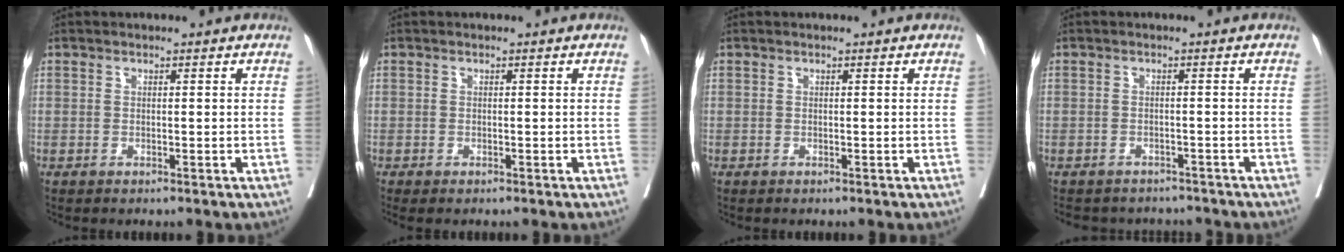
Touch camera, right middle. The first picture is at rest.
{"total": 1.2, "force": [-1.0, 0.2, 0.7], "torque": [-0.011, -0.006, -0.014]}
{"total": 0.0}
{"total": 7.8, "force": [-7.3, 2.6, 0.9], "torque": [-0.019, 0.005, -0.088]}